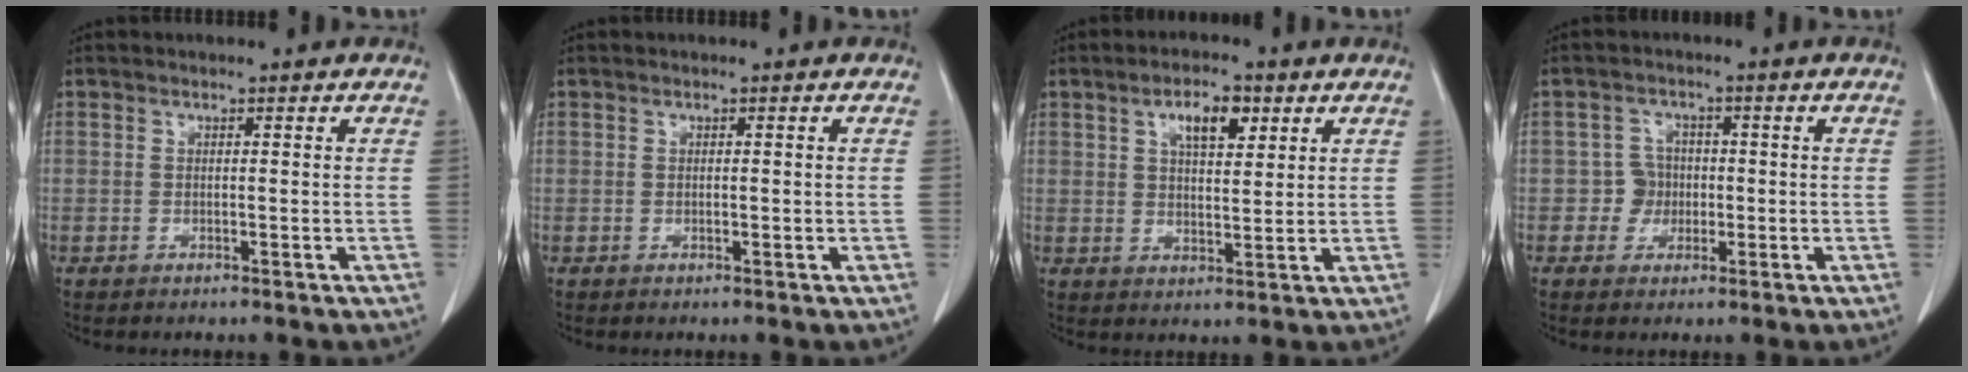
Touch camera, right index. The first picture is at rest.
{"total": 0.9, "force": [-0.1, 0.5, 0.8], "torque": [-0.020, 0.000, 0.001]}
{"total": 6.9, "force": [3.1, 2.9, 5.3], "torque": [-0.094, 0.007, 0.055]}
{"total": 3.7, "force": [-0.5, 3.6, 0.6], "torque": [-0.003, 0.016, -0.005]}